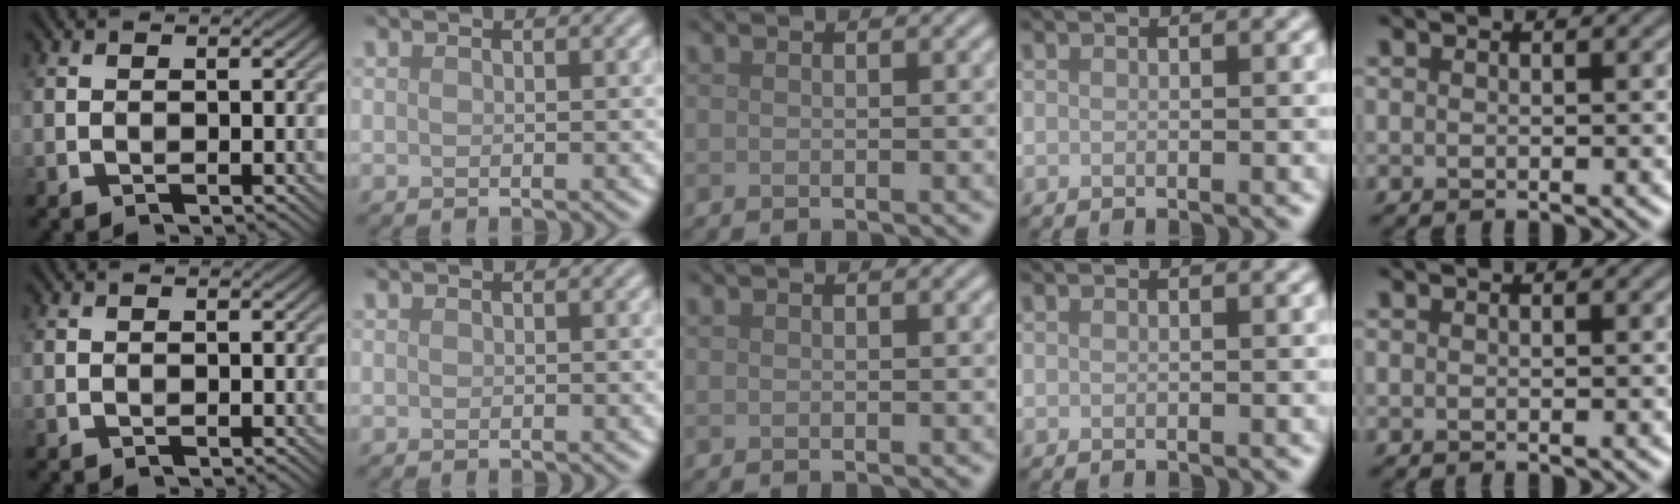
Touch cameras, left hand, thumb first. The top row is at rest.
{}